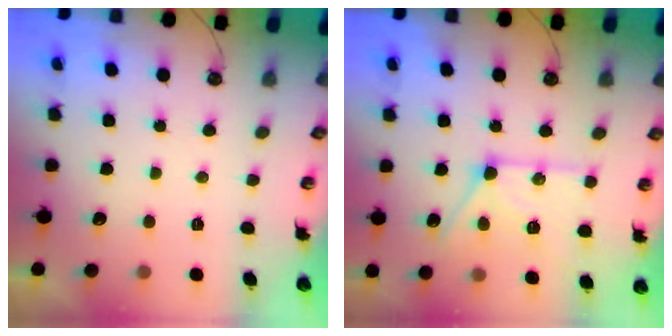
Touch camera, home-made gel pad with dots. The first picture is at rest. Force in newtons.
{"total": 15.8, "press": 15.8, "slide": 1.2}